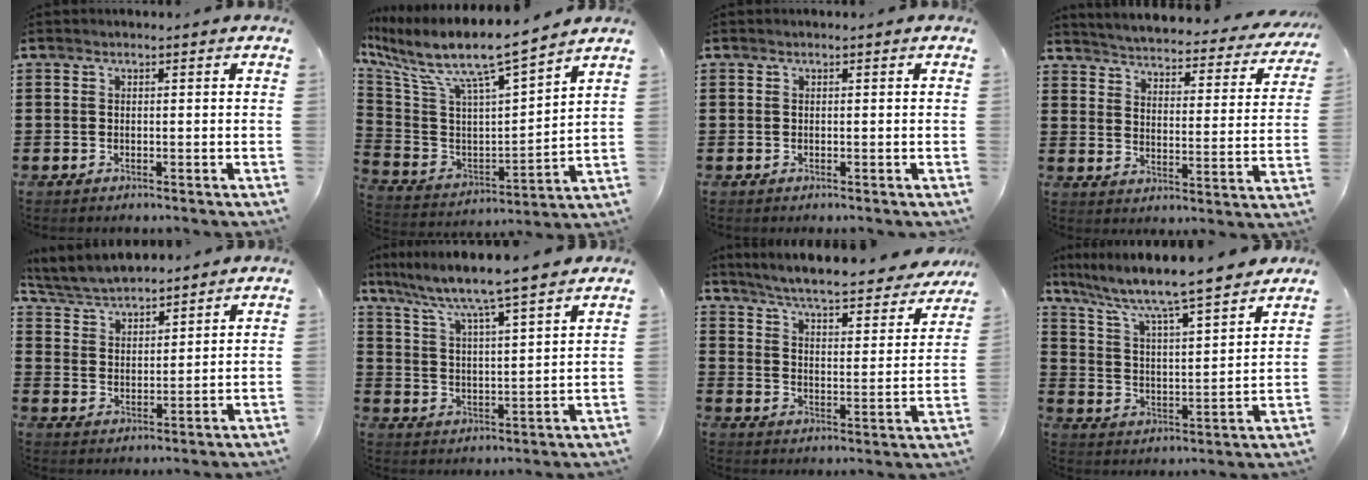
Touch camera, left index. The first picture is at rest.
{"total": 9.3, "force": [7.3, 1.3, 5.5], "torque": [-0.139, -0.059, 0.118]}
{"total": 0.0}
{"total": 3.5, "force": [3.5, -0.3, 0.5], "torque": [-0.033, -0.035, 0.052]}
{"total": 5.2, "force": [5.1, 0.8, 0.9], "torque": [-0.039, -0.017, 0.092]}
{"total": 6.0, "force": [5.4, -1.0, 2.5], "torque": [-0.073, -0.041, 0.084]}
{"total": 5.9, "force": [5.4, -0.3, 2.3], "torque": [-0.069, -0.043, 0.088]}
{"total": 7.1, "force": [6.2, 0.0, 3.4], "torque": [-0.094, -0.049, 0.100]}